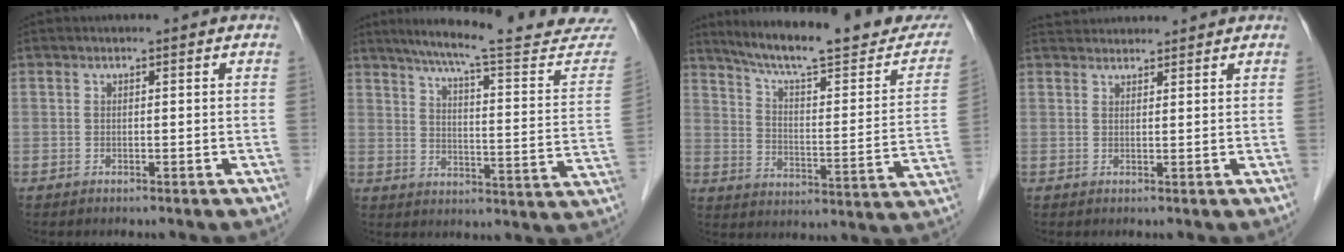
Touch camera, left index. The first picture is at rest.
{"total": 23.8, "force": [21.5, 0.9, 10.2], "torque": [-0.136, -0.067, 0.267]}
{"total": 23.3, "force": [20.0, 3.2, 11.4], "torque": [-0.166, -0.031, 0.269]}
{"total": 4.9, "force": [4.8, 0.7, 0.6], "torque": [-0.012, 0.038, 0.076]}